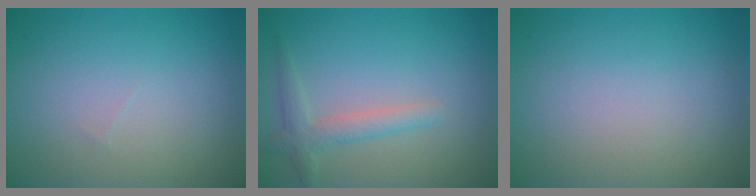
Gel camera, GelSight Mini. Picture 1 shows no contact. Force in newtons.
{"total": 2.3, "press": 2.3, "slide": 0.2}
{"total": 0.0}